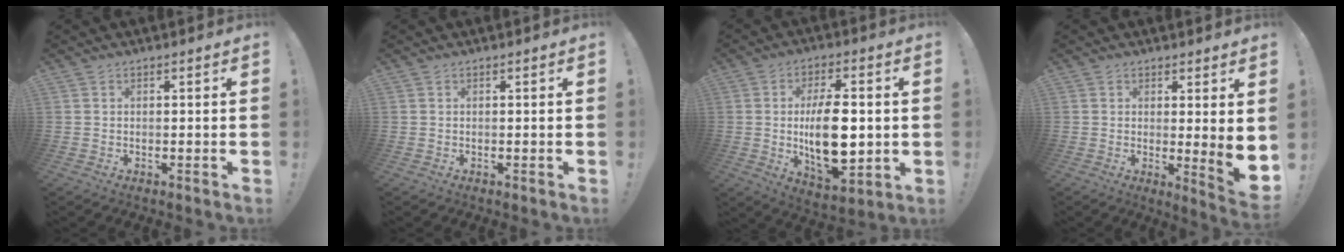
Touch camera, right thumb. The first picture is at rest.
{"total": 0.0}
{"total": 16.9, "force": [-0.2, 8.1, 14.8], "torque": [-0.263, -0.008, -0.004]}
{"total": 5.8, "force": [0.7, 0.1, 5.8], "torque": [-0.059, -0.030, 0.012]}